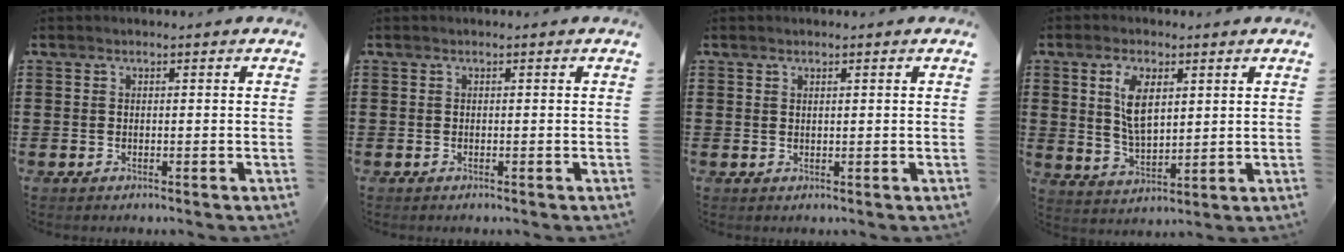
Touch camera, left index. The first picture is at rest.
{"total": 0.0}
{"total": 0.7, "force": [0.5, 0.2, 0.5], "torque": [-0.011, 0.002, 0.008]}
{"total": 7.2, "force": [2.7, 3.5, 5.6], "torque": [-0.114, 0.008, 0.045]}